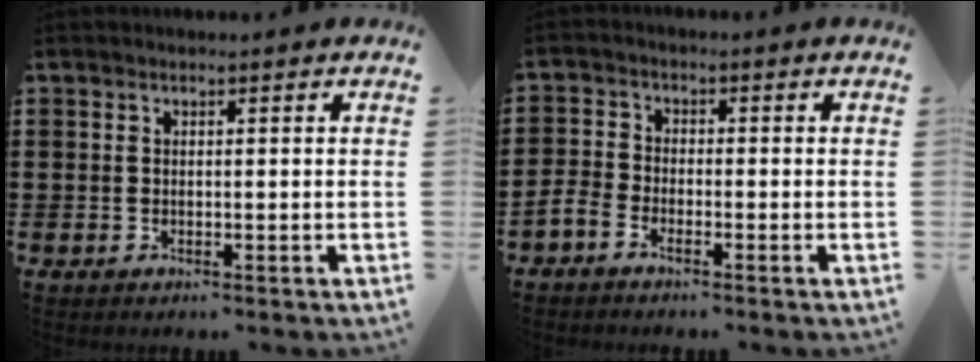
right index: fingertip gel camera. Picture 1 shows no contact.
{"total": 2.3, "force": [-2.0, 0.7, 0.8], "torque": [-0.033, 0.000, -0.045]}